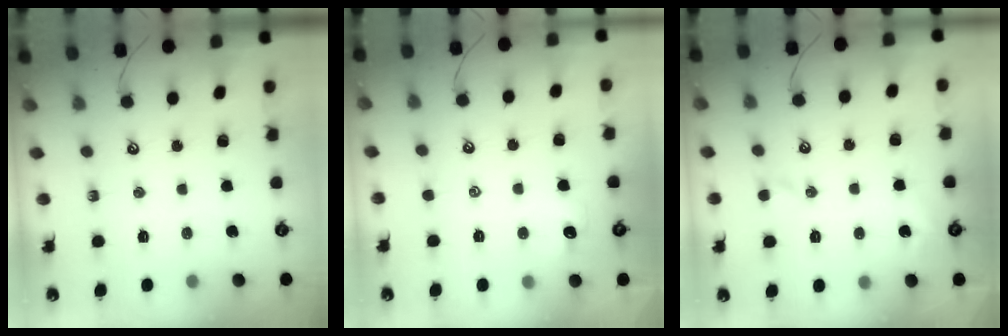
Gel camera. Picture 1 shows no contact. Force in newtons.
{"total": 1.7, "press": 1.6, "slide": 0.5}
{"total": 3.1, "press": 3.0, "slide": 0.7}